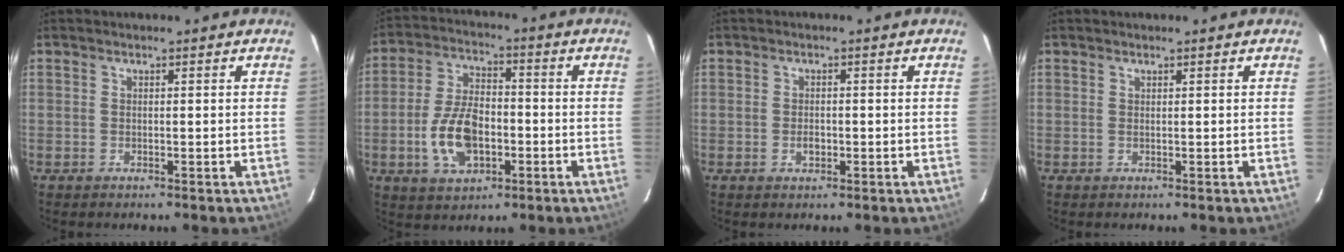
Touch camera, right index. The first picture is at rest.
{"total": 11.9, "force": [-3.3, 6.8, 9.2], "torque": [-0.185, 0.010, -0.051]}
{"total": 2.0, "force": [-0.5, 1.3, 1.3], "torque": [-0.024, 0.002, -0.009]}
{"total": 0.0}